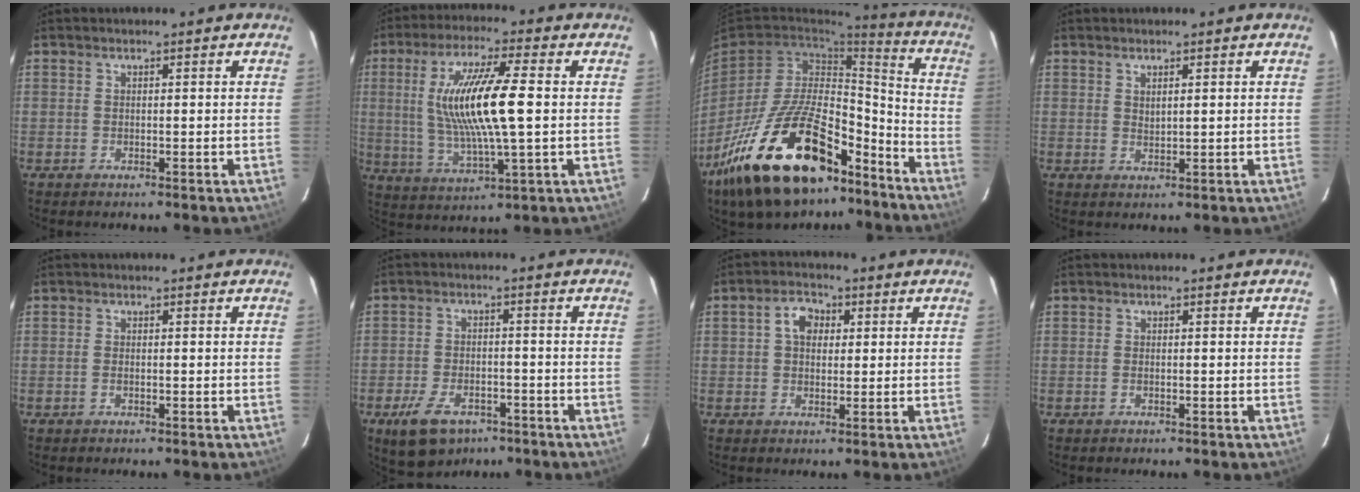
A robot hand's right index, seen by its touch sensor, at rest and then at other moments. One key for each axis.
{"total": 15.7, "fx": 1.3, "fy": 2.7, "fz": 15.4, "tx": -0.294, "ty": -0.003, "tz": 0.032}
{"total": 28.6, "fx": -18.3, "fy": 12.9, "fz": 17.8, "tx": -0.335, "ty": 0.001, "tz": -0.285}
{"total": 1.6, "fx": 0.8, "fy": 0.7, "fz": 1.2, "tx": -0.020, "ty": 0.000, "tz": 0.015}
{"total": 0.9, "fx": -0.3, "fy": 0.4, "fz": 0.7, "tx": -0.016, "ty": -0.001, "tz": -0.006}
{"total": 10.4, "fx": -6.5, "fy": 5.8, "fz": 5.7, "tx": -0.131, "ty": -0.011, "tz": -0.103}
{"total": 4.5, "fx": 1.0, "fy": 3.4, "fz": 2.8, "tx": -0.049, "ty": 0.017, "tz": 0.018}
{"total": 0.6, "fx": -0.2, "fy": 0.3, "fz": 0.5, "tx": -0.012, "ty": 0.000, "tz": -0.005}